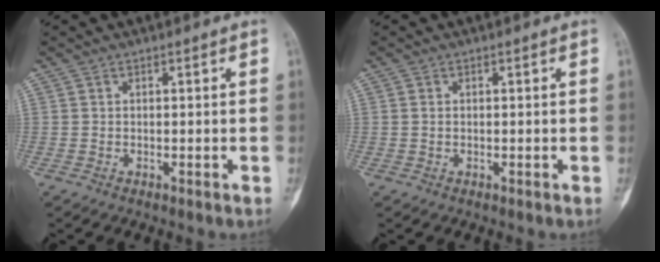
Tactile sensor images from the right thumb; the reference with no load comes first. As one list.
[{"total": 0.6, "force": [0.0, 0.4, 0.4], "torque": [-0.012, -0.001, 0.002]}]